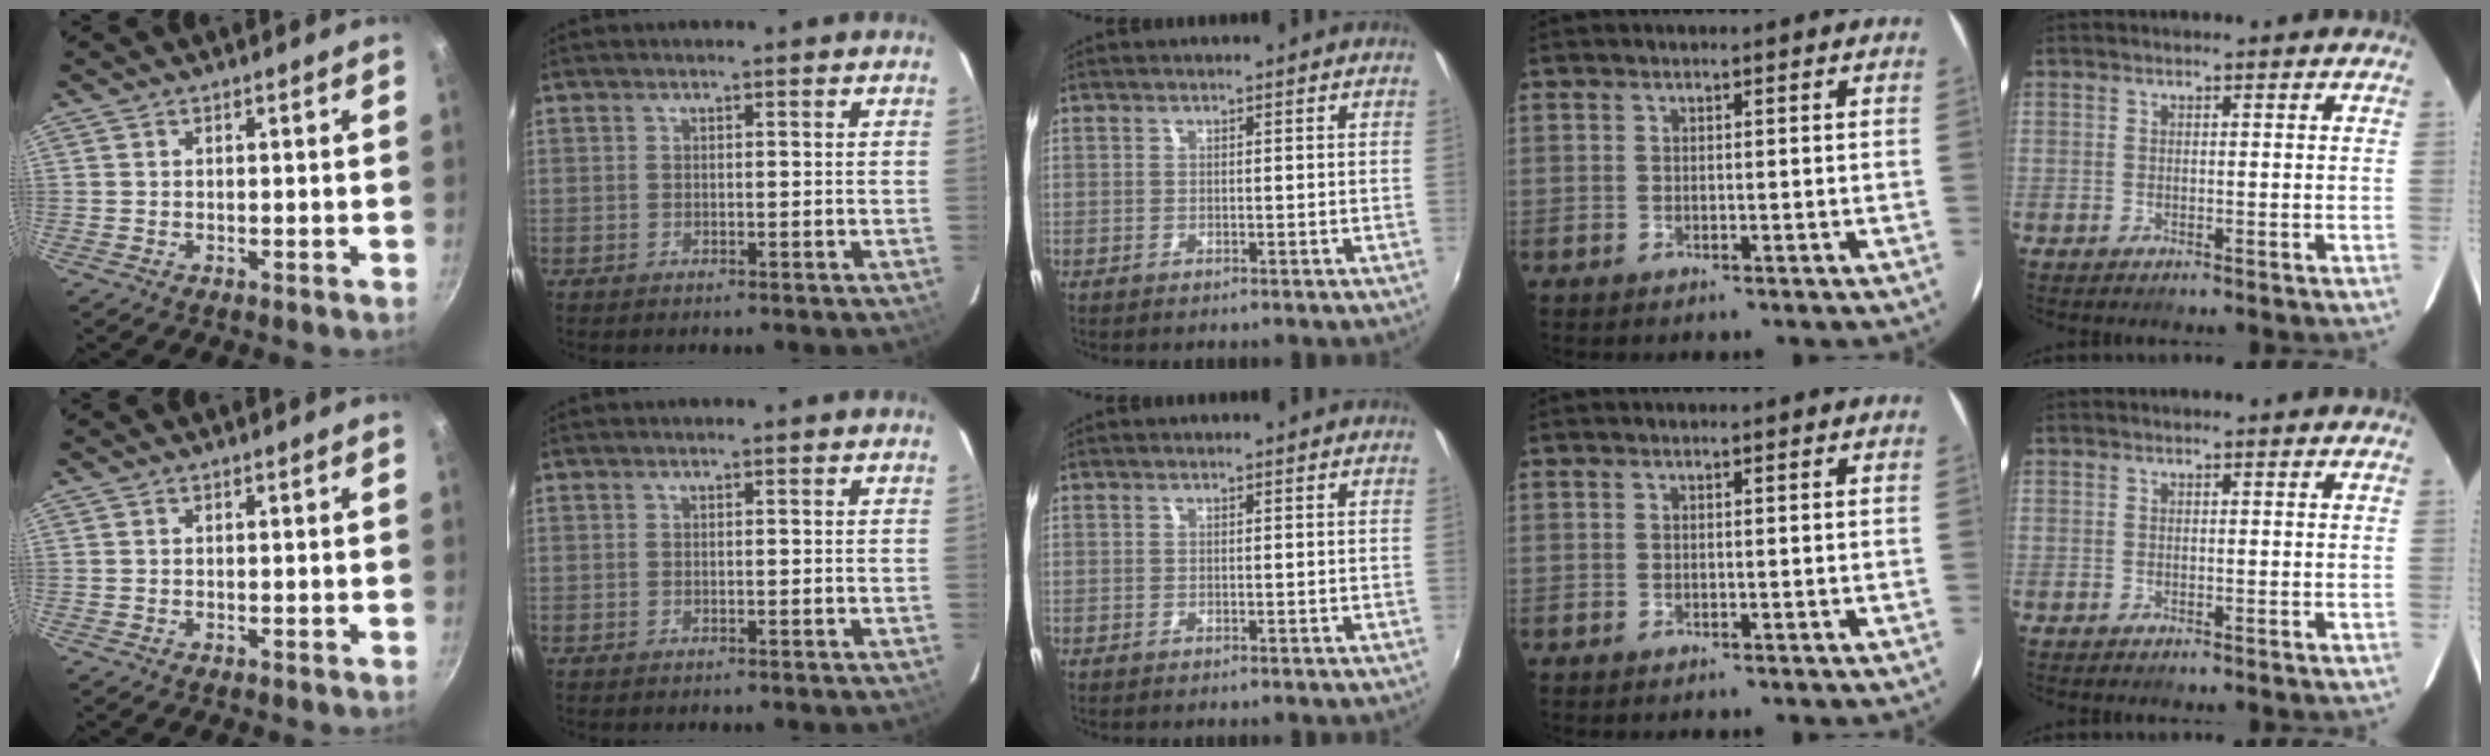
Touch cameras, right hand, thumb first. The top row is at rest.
{}